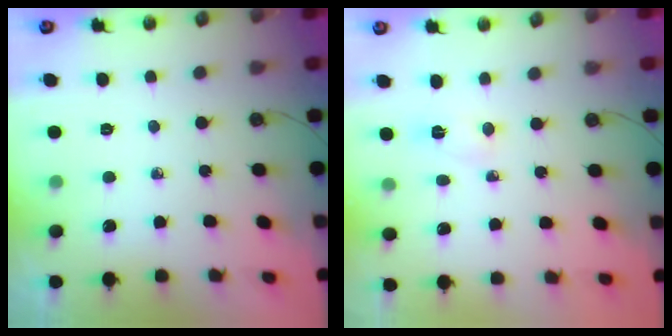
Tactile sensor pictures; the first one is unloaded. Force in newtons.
{"total": 2.2, "press": 2.2, "slide": 0.2}